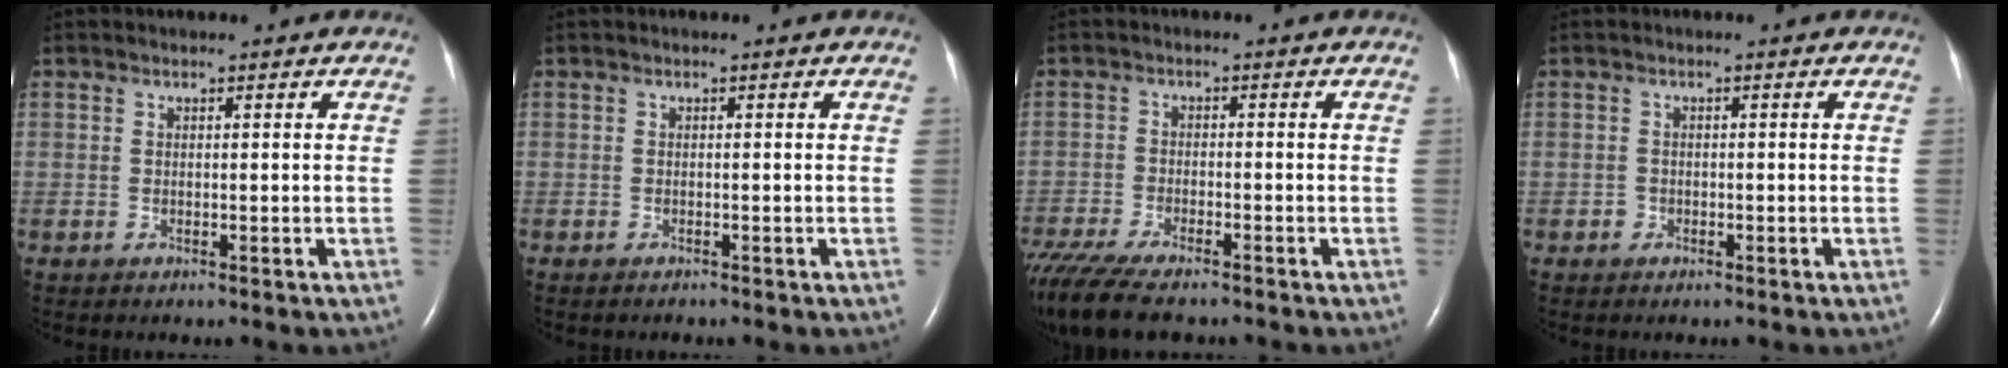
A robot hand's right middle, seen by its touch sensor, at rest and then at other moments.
{"total": 0.5, "force": [-0.5, 0.1, 0.1], "torque": [-0.007, -0.001, -0.008]}
{"total": 11.3, "force": [-9.3, 2.2, 6.1], "torque": [-0.107, -0.022, -0.153]}
{"total": 0.9, "force": [-0.5, 0.7, 0.0], "torque": [-0.003, 0.004, -0.012]}